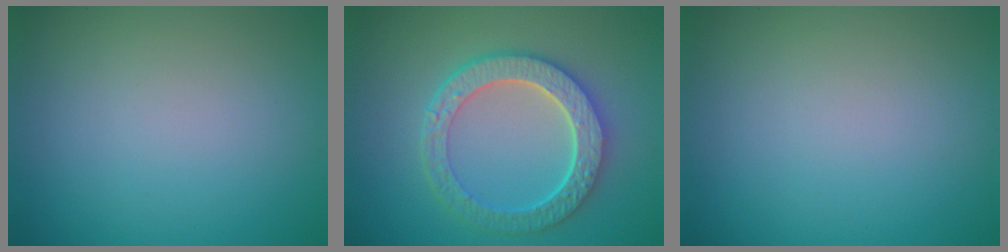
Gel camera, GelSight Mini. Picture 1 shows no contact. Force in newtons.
{"total": 6.2, "press": 5.0, "slide": 3.6}
{"total": 0.0}